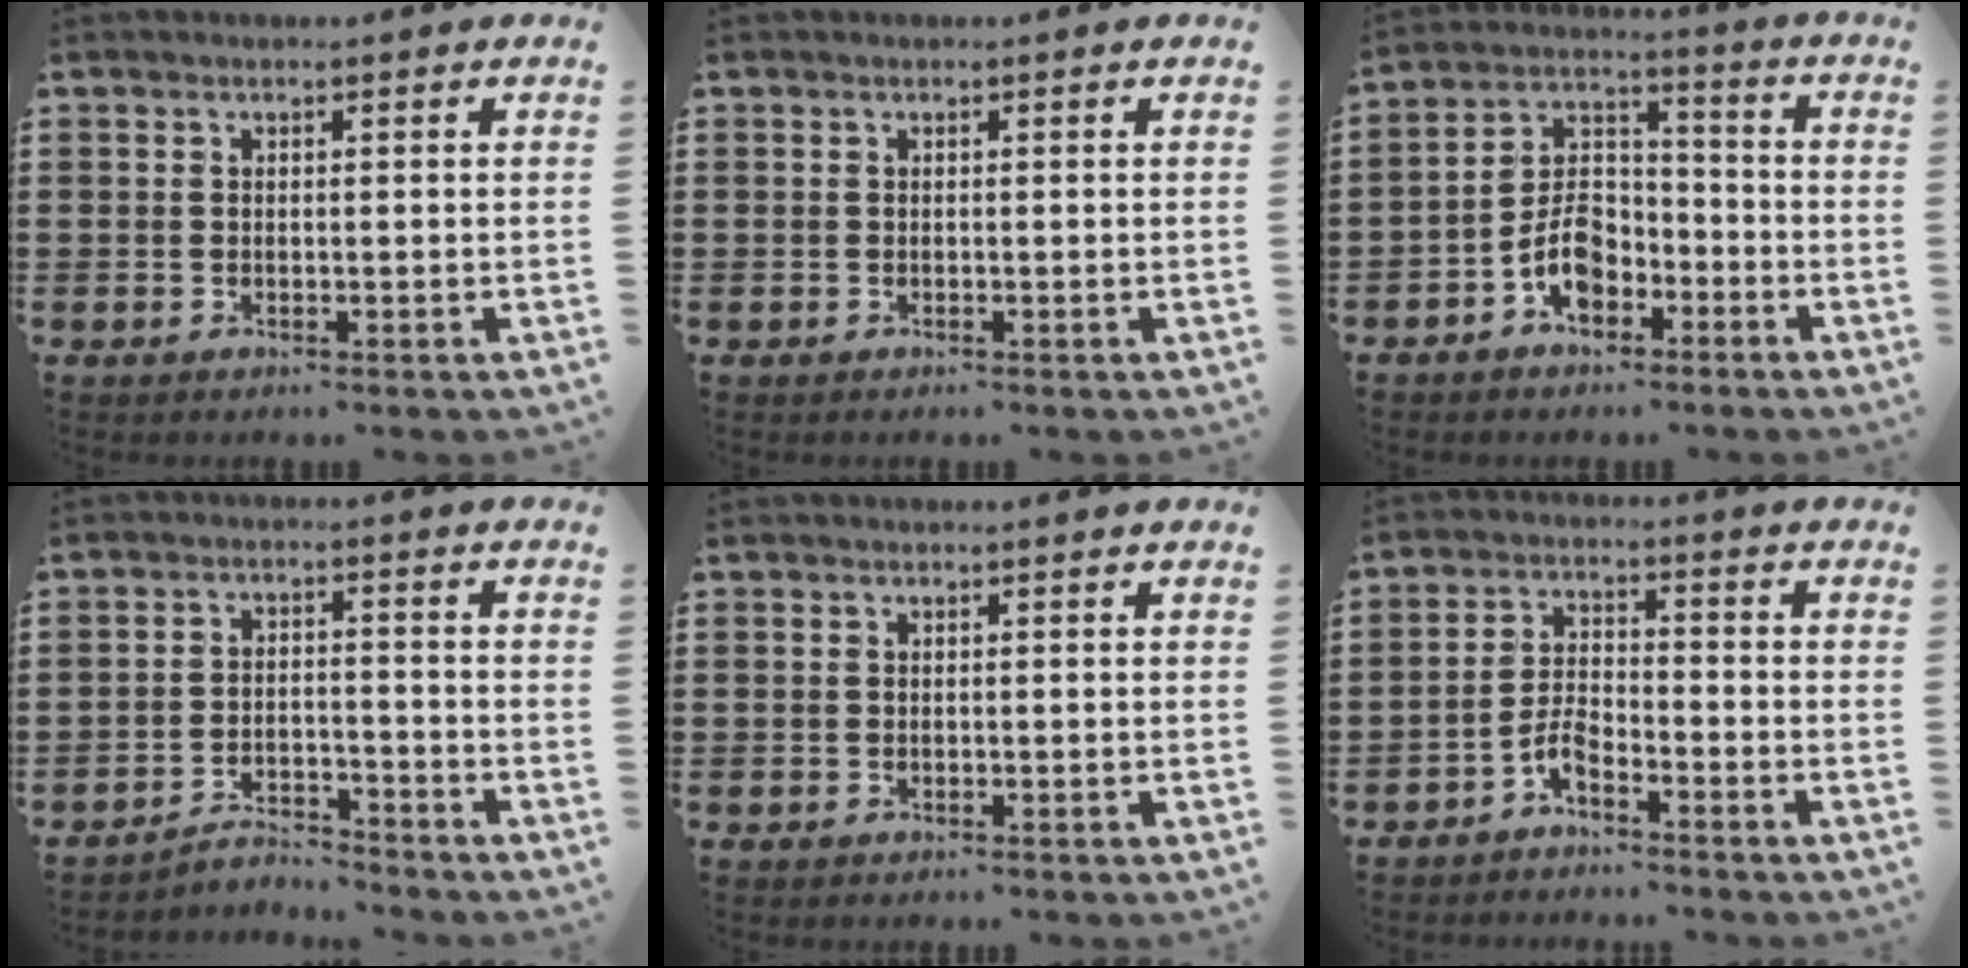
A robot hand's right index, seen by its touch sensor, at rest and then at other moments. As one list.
[{"total": 0.0}, {"total": 7.3, "force": [-3.6, 4.4, 4.6], "torque": [-0.106, 0.011, -0.073]}, {"total": 3.5, "force": [-3.4, 0.4, 0.3], "torque": [-0.013, 0.005, -0.072]}, {"total": 0.0}, {"total": 3.8, "force": [-2.9, 1.1, 2.1], "torque": [-0.054, 0.003, -0.061]}]